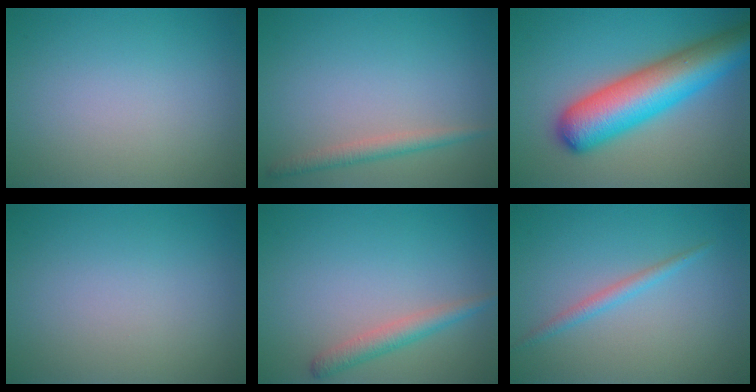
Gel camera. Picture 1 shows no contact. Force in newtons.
{"total": 1.9, "press": 1.9, "slide": 0.0}
{"total": 9.7, "press": 9.7, "slide": 0.3}
{"total": 0.0}
{"total": 2.2, "press": 2.2, "slide": 0.1}
{"total": 1.4, "press": 1.4, "slide": 0.1}